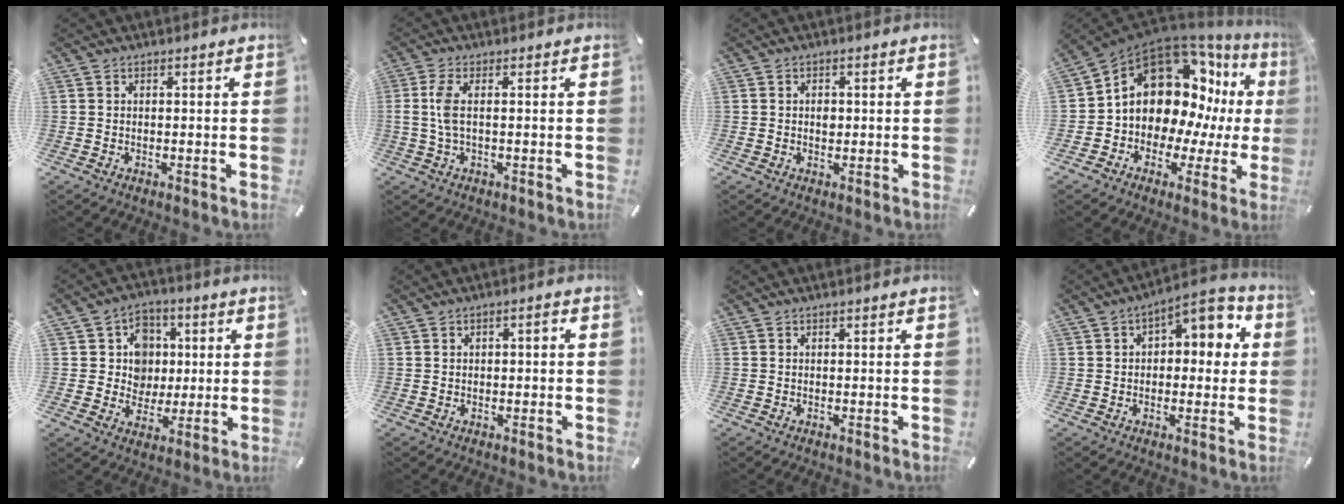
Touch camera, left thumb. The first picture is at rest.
{"total": 4.7, "force": [0.2, 1.1, 4.6], "torque": [-0.108, -0.010, -0.002]}
{"total": 1.6, "force": [0.1, 1.3, 1.0], "torque": [-0.013, 0.001, -0.002]}
{"total": 17.3, "force": [6.0, 12.3, 10.5], "torque": [-0.177, -0.061, 0.109]}
{"total": 10.0, "force": [1.2, 9.4, 3.0], "torque": [-0.047, 0.001, 0.028]}
{"total": 1.6, "force": [-0.1, 0.8, 1.4], "torque": [-0.027, 0.006, -0.005]}
{"total": 0.0}
{"total": 6.9, "force": [2.2, 4.1, 5.2], "torque": [-0.057, -0.019, 0.027]}